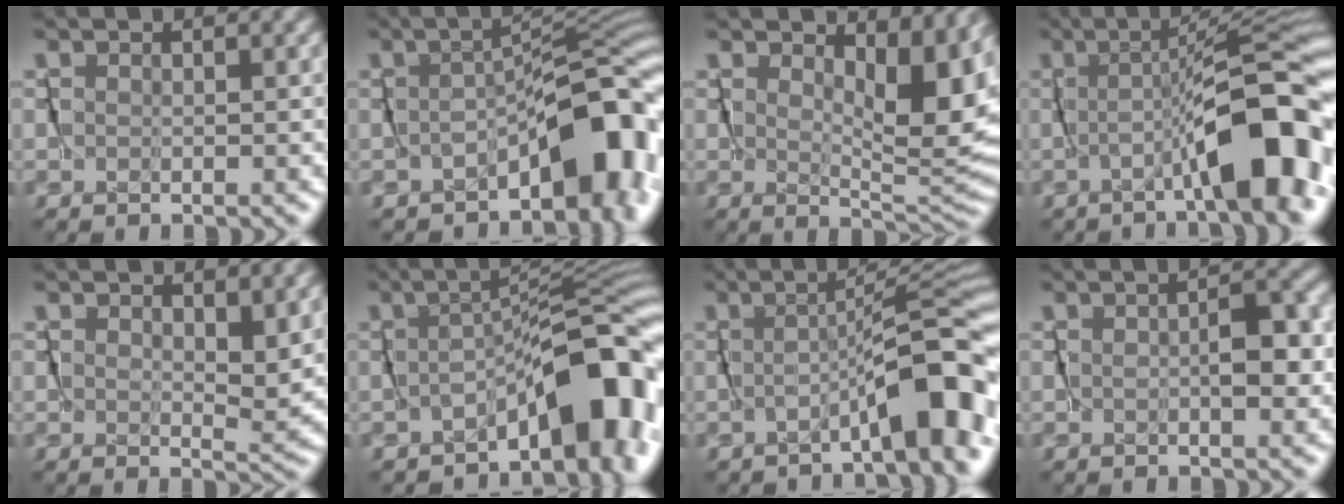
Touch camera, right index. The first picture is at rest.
{"total": 6.5, "force": [-3.5, 2.3, 5.0], "torque": [-0.055, 0.001, -0.054]}
{"total": 6.8, "force": [2.8, 1.9, 5.9], "torque": [-0.063, -0.005, 0.048]}
{"total": 6.7, "force": [-3.0, -0.4, 6.0], "torque": [-0.055, 0.021, -0.048]}
{"total": 2.4, "force": [1.6, 0.5, 1.7], "torque": [-0.037, -0.018, 0.035]}
{"total": 6.8, "force": [-3.7, 1.7, 5.5], "torque": [-0.059, -0.003, -0.055]}
{"total": 5.2, "force": [-3.0, -0.2, 4.2], "torque": [-0.029, 0.016, -0.048]}
{"total": 2.6, "force": [-0.4, 1.2, 2.2], "torque": [-0.019, 0.009, -0.012]}